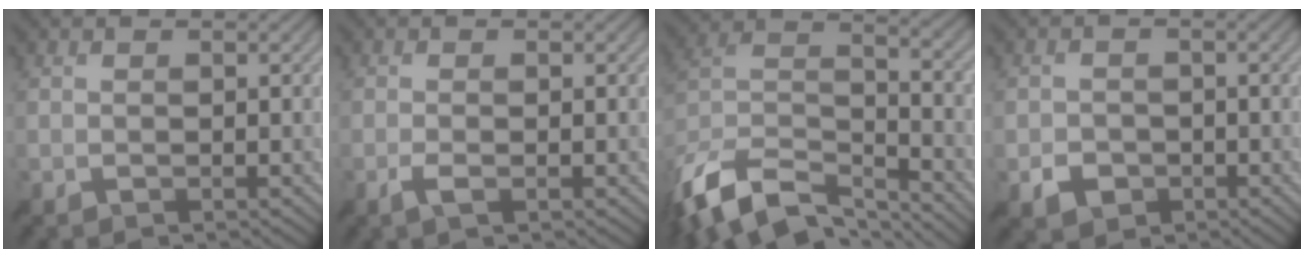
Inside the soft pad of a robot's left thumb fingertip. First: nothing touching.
{"total": 1.7, "force": [-0.7, 0.3, 1.5], "torque": [-0.030, 0.003, -0.016]}
{"total": 14.7, "force": [-10.8, 6.3, 7.7], "torque": [-0.205, -0.014, -0.189]}
{"total": 2.8, "force": [-1.3, 2.2, 1.1], "torque": [-0.018, -0.007, -0.024]}